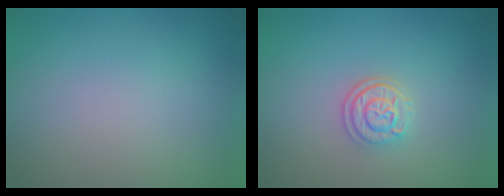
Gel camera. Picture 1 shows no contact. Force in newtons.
{"total": 2.4, "press": 2.1, "slide": 1.1}